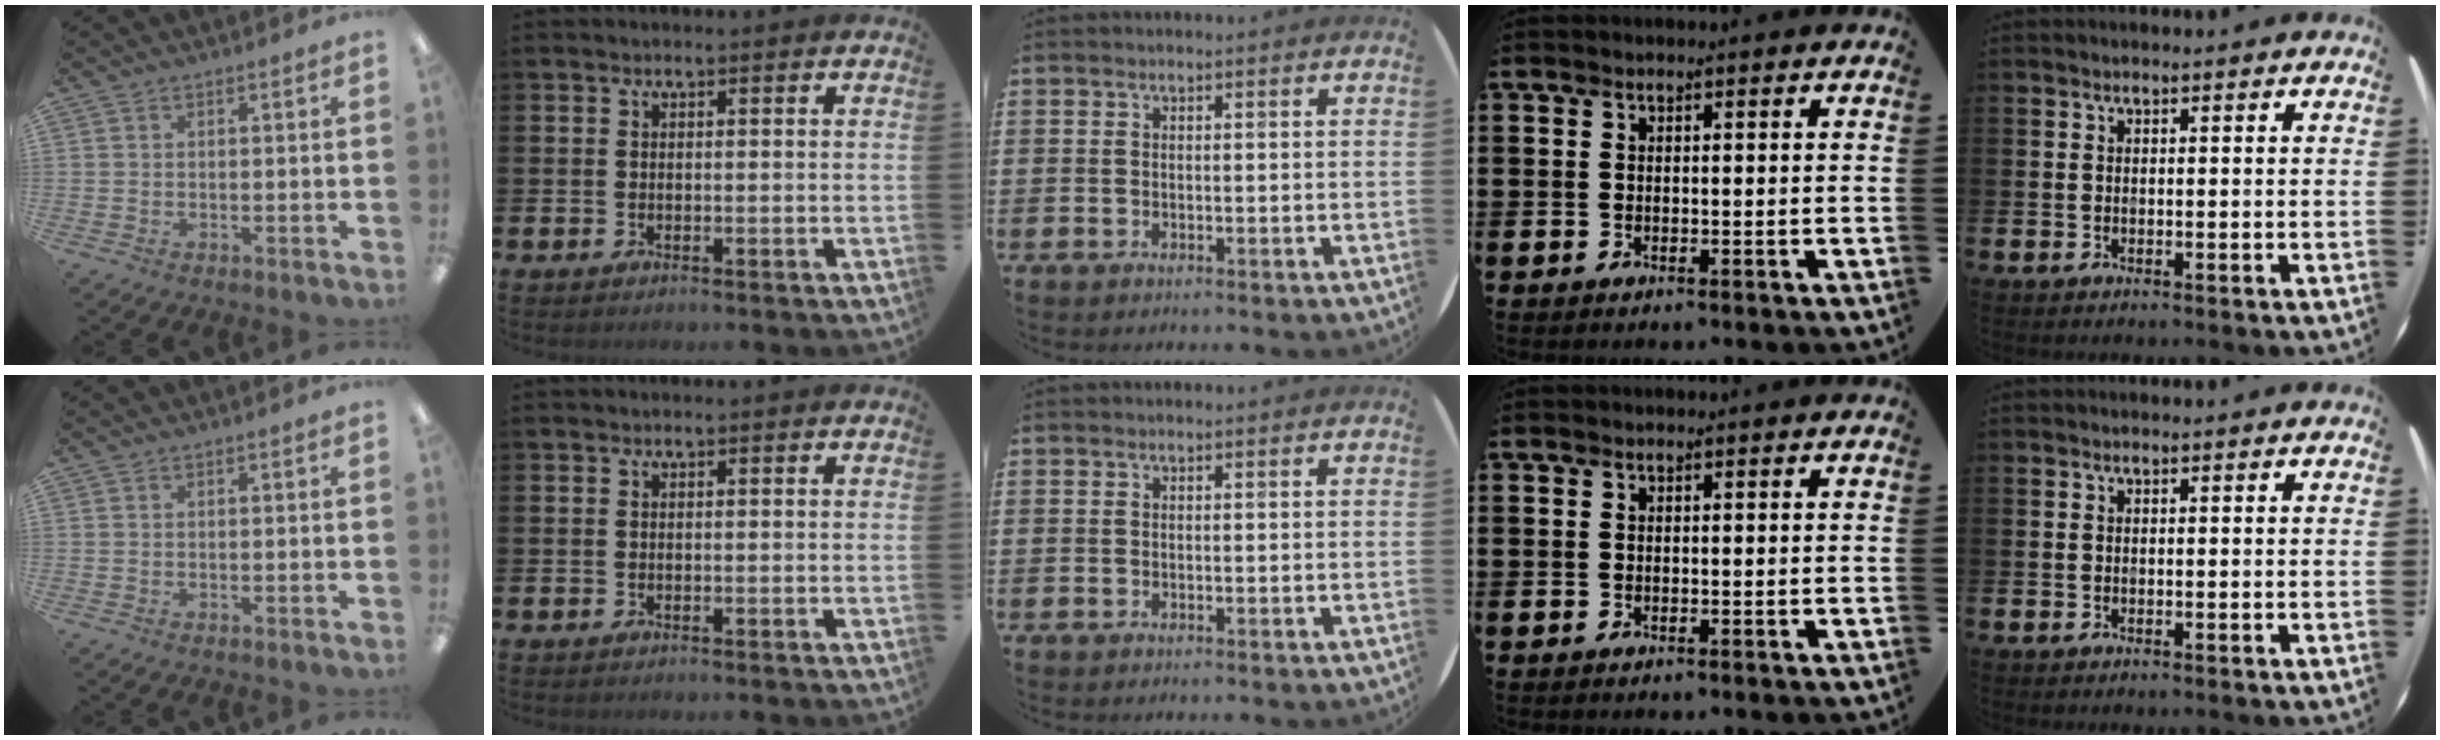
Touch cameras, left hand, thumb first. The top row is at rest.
{}